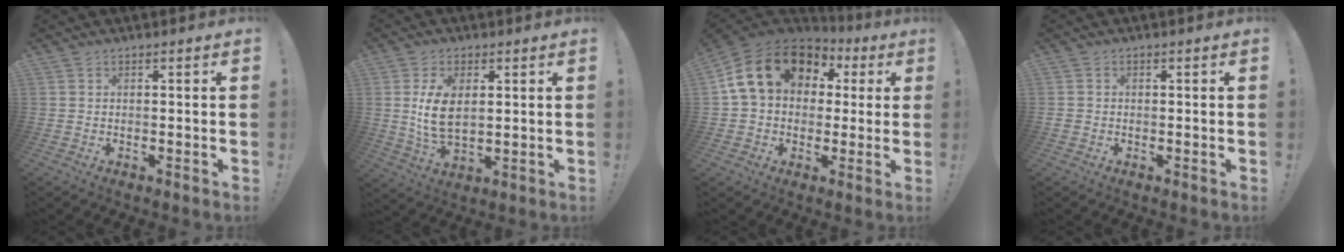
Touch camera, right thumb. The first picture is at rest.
{"total": 9.5, "force": [1.5, 5.4, 7.6], "torque": [-0.155, -0.012, 0.023]}
{"total": 18.5, "force": [6.2, 13.3, 11.3], "torque": [-0.191, -0.008, 0.119]}
{"total": 1.1, "force": [-0.3, 0.9, 0.4], "torque": [-0.006, 0.002, -0.006]}